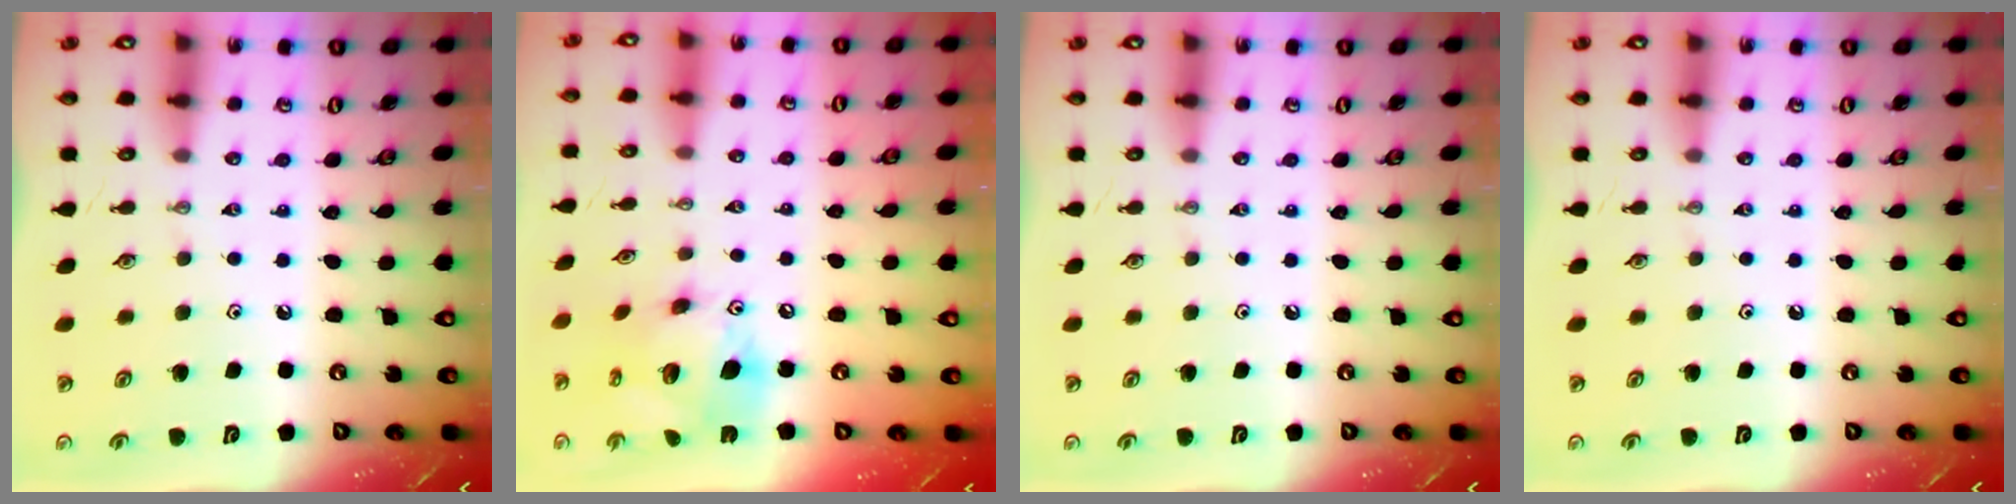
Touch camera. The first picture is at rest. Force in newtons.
{"total": 16.8, "press": 16.7, "slide": 1.8}
{"total": 0.0}
{"total": 0.0}